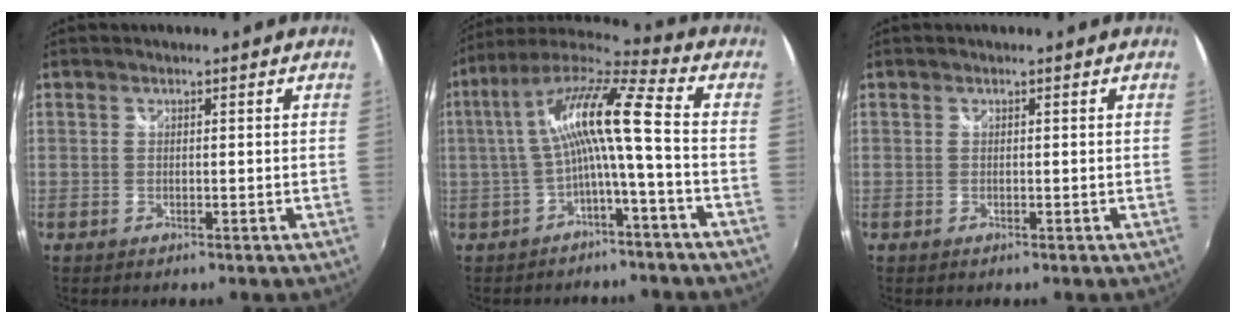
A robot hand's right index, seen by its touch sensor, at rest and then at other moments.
{"total": 12.4, "force": [-1.5, 0.4, 12.3], "torque": [-0.238, 0.018, -0.027]}
{"total": 0.0}